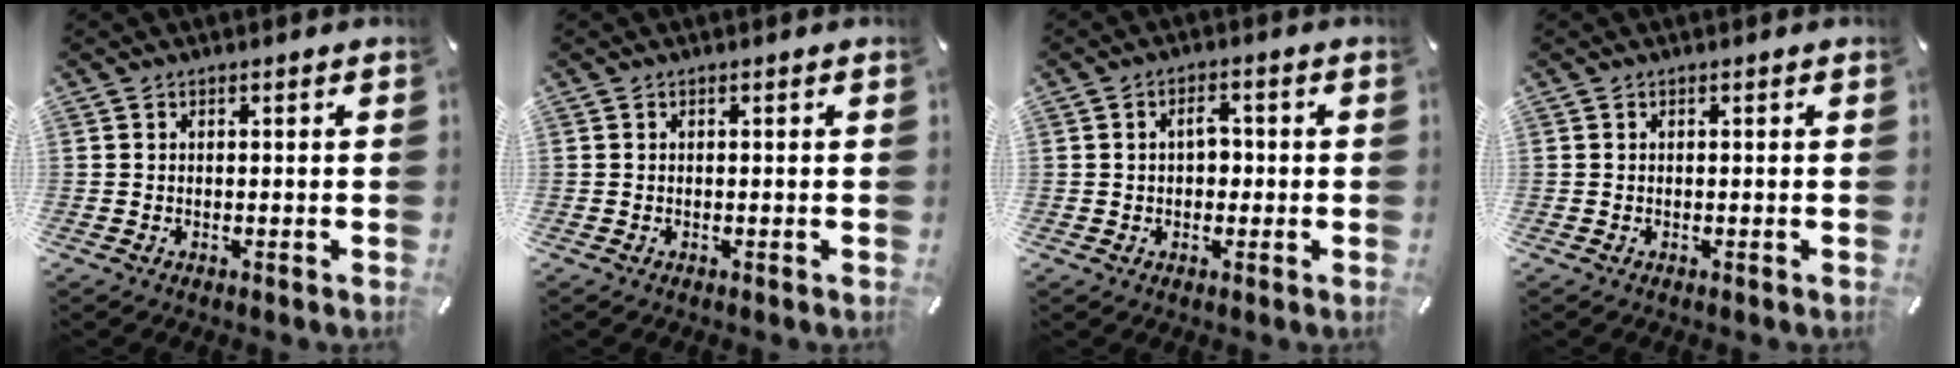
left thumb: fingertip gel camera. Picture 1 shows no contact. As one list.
[{"total": 0.0}, {"total": 4.0, "force": [0.1, 2.6, 3.0], "torque": [-0.043, 0.004, -0.005]}, {"total": 0.0}]